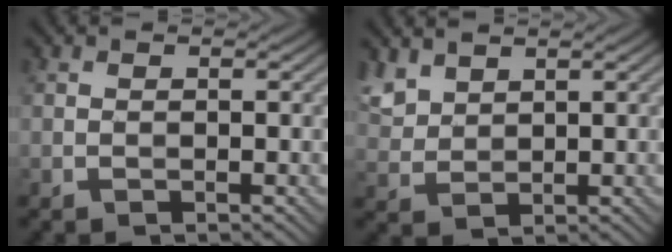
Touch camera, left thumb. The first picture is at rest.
{"total": 4.0, "force": [2.8, 2.1, 1.9], "torque": [-0.058, 0.003, 0.066]}